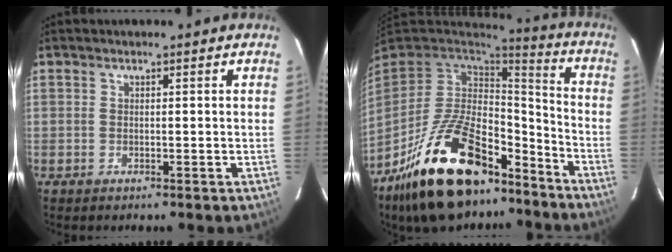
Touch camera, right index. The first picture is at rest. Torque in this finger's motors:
{"motor_torque": [1.08, -1.06, 1.05, 0.21]}